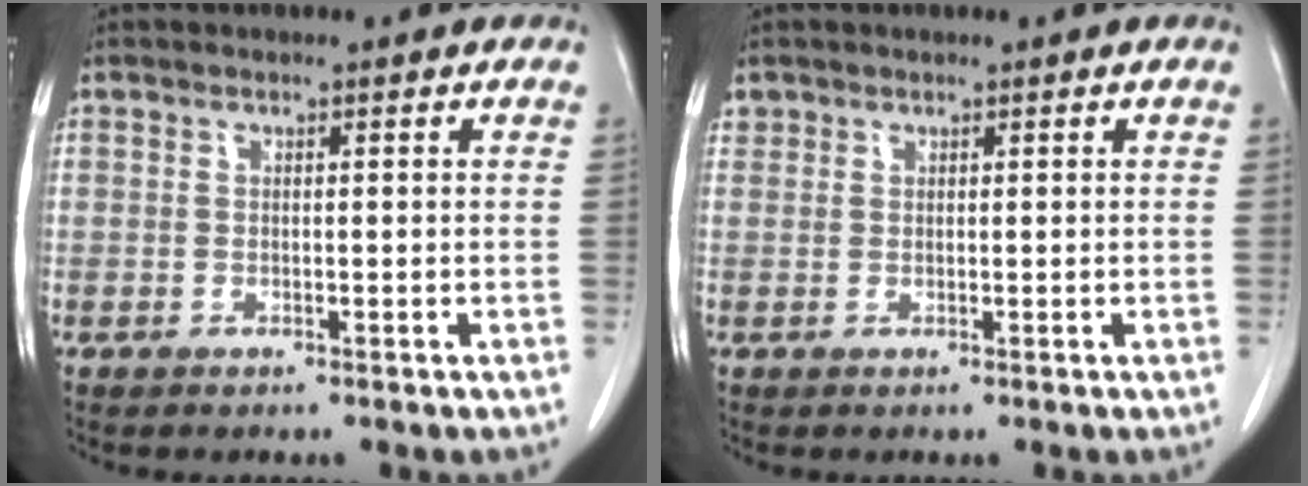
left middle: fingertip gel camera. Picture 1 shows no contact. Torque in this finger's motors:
{"motor_torque": [-0.01, 0.01, 0.01, -0.01]}